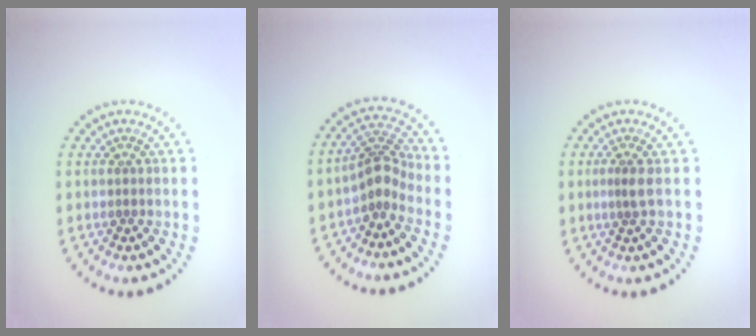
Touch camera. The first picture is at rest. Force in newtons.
{"total": 2.9, "press": 2.2, "slide": 1.9}
{"total": 1.1, "press": 0.7, "slide": 0.9}